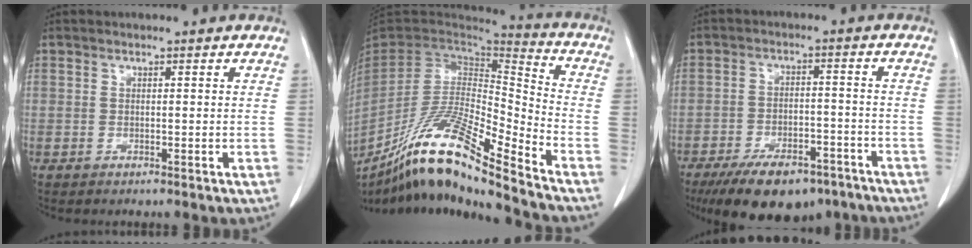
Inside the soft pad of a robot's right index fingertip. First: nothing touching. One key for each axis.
{"total": 19.9, "fx": -15.1, "fy": 0.4, "fz": 13.0, "tx": -0.253, "ty": -0.021, "tz": -0.281}
{"total": 15.1, "fx": -11.2, "fy": 6.0, "fz": 8.1, "tx": -0.128, "ty": -0.003, "tz": -0.169}